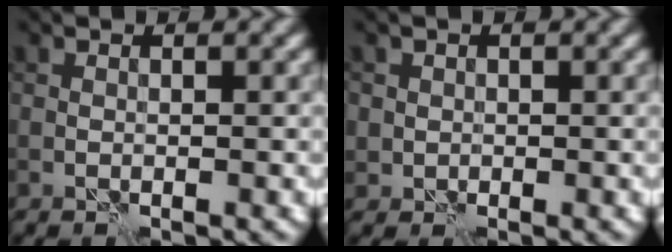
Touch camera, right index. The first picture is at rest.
{"total": 1.2, "force": [0.1, 1.2, 0.0], "torque": [0.007, -0.003, 0.001]}